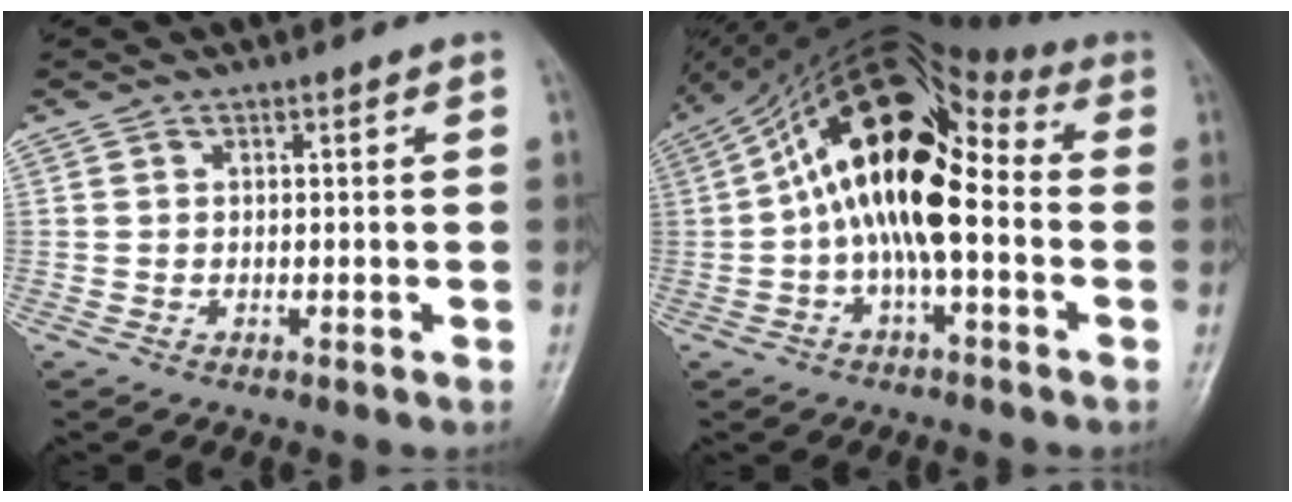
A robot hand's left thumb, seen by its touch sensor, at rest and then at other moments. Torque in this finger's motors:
{"motor_torque": [0.21, 2.05, 2.77, 0.00, 0.45]}